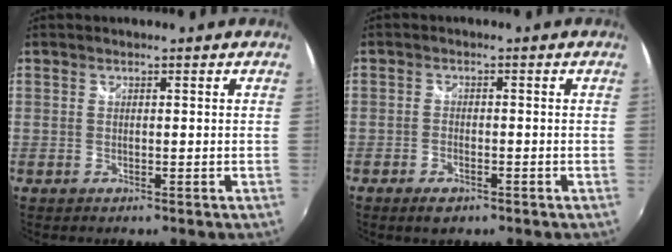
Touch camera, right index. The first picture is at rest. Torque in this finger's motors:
{"motor_torque": [0.27, -0.35, 0.08, 0.01]}